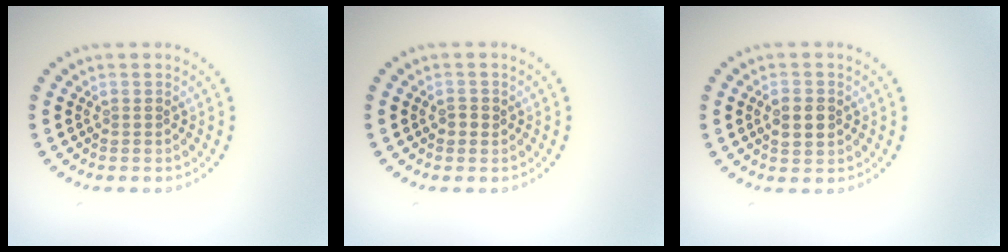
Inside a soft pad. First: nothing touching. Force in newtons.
{"total": 1.1, "press": 1.0, "slide": 0.3}
{"total": 2.2, "press": 2.2, "slide": 0.1}